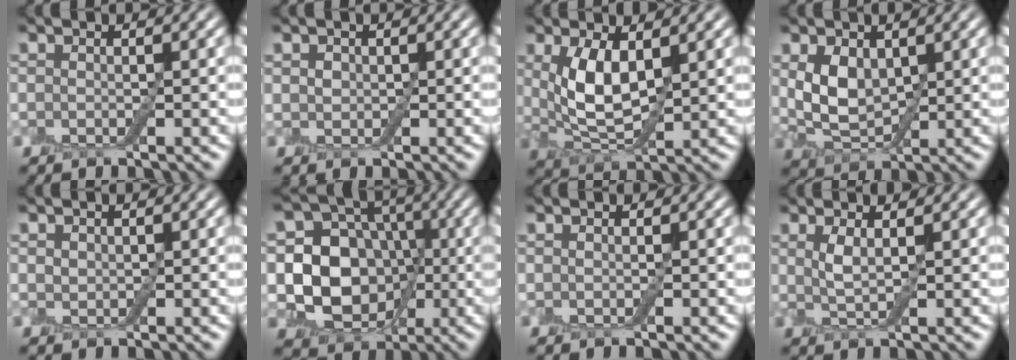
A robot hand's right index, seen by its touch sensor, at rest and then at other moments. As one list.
[{"total": 0.8, "force": [0.3, 0.6, 0.3], "torque": [-0.004, 0.003, 0.003]}, {"total": 5.5, "force": [1.3, 2.6, 4.7], "torque": [-0.105, -0.003, 0.033]}, {"total": 3.7, "force": [1.0, 2.4, 2.6], "torque": [-0.059, -0.002, 0.025]}, {"total": 0.7, "force": [0.4, 0.5, 0.2], "torque": [-0.004, 0.002, 0.005]}, {"total": 9.4, "force": [-0.6, 7.9, 5.1], "torque": [-0.075, -0.006, -0.032]}, {"total": 0.0}, {"total": 1.6, "force": [0.8, 0.2, 1.4], "torque": [-0.034, -0.003, 0.018]}]